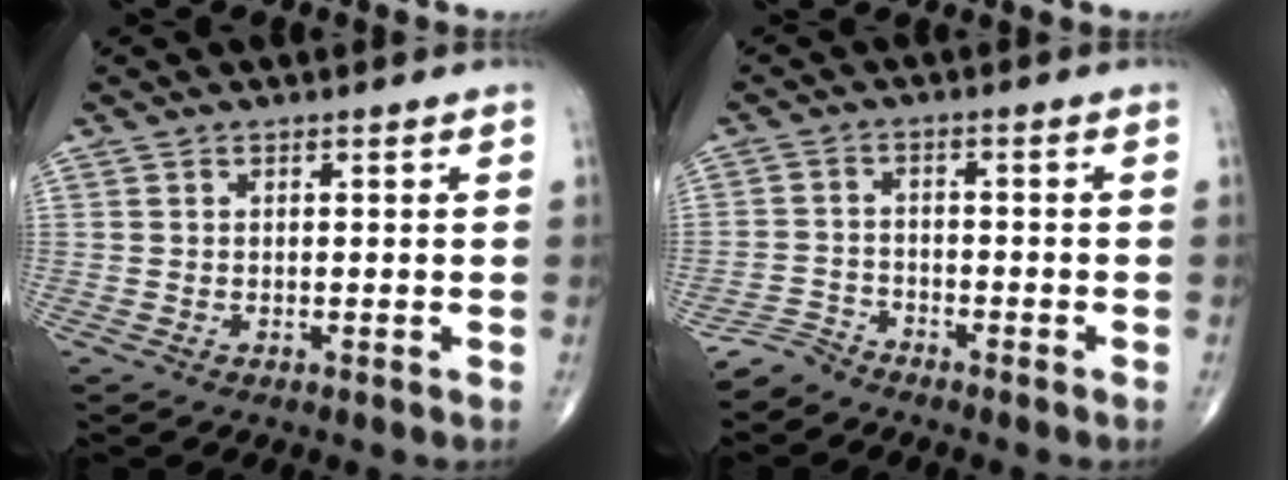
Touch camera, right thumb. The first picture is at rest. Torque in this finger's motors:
{"motor_torque": [1.86, 1.32, 0.06, -0.47, 0.00]}